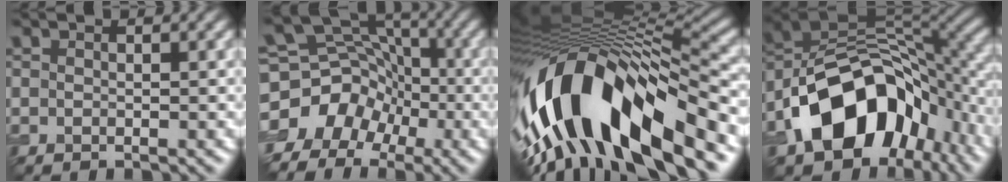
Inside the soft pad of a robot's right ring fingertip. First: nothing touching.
{"total": 8.2, "force": [-4.2, 6.6, 2.3], "torque": [-0.024, 0.016, -0.082]}
{"total": 16.4, "force": [-5.2, 6.2, 14.3], "torque": [-0.255, -0.004, -0.075]}
{"total": 14.2, "force": [-6.1, 9.3, 8.8], "torque": [-0.138, 0.004, -0.117]}